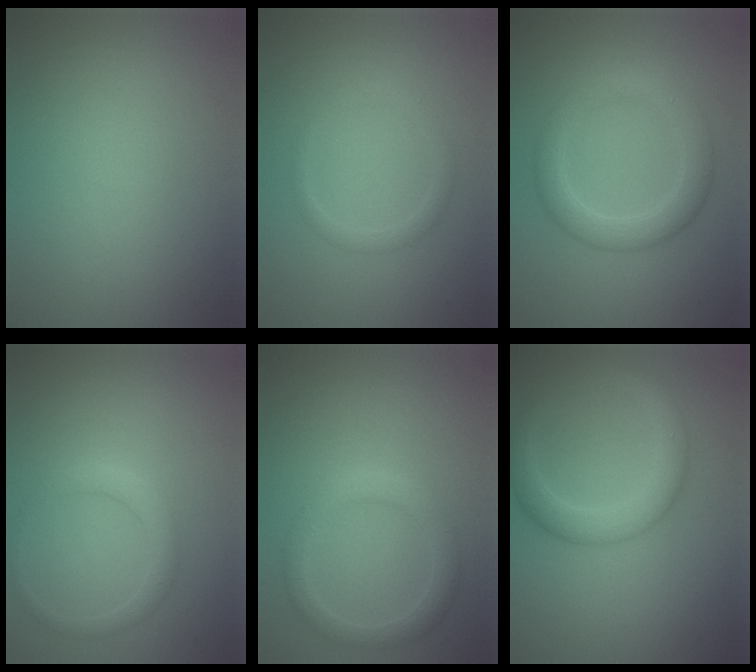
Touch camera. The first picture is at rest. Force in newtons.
{"total": 1.4, "press": 1.4, "slide": 0.1}
{"total": 3.7, "press": 3.7, "slide": 0.2}
{"total": 1.9, "press": 1.9, "slide": 0.1}
{"total": 2.7, "press": 2.7, "slide": 0.2}
{"total": 3.9, "press": 3.9, "slide": 0.2}